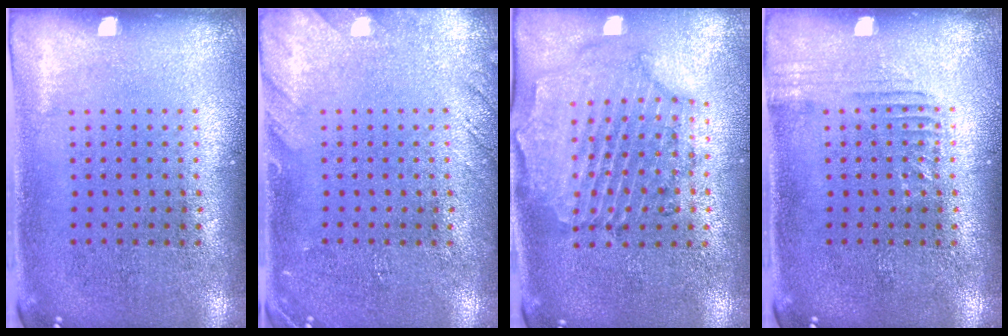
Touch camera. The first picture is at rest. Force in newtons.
{"total": 1.6, "press": 1.6, "slide": 0.2}
{"total": 0.8, "press": 0.7, "slide": 0.3}
{"total": 1.2, "press": 1.2, "slide": 0.1}